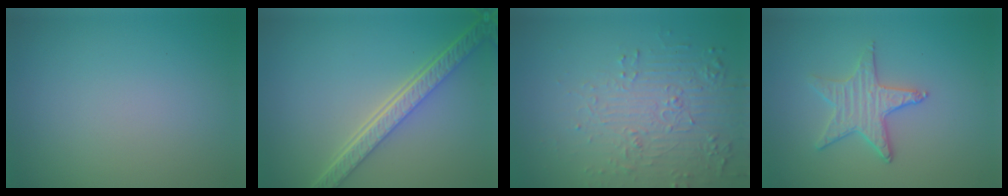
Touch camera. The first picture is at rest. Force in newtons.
{"total": 5.4, "press": 4.1, "slide": 3.4}
{"total": 5.7, "press": 3.8, "slide": 4.2}
{"total": 2.8, "press": 2.7, "slide": 0.7}